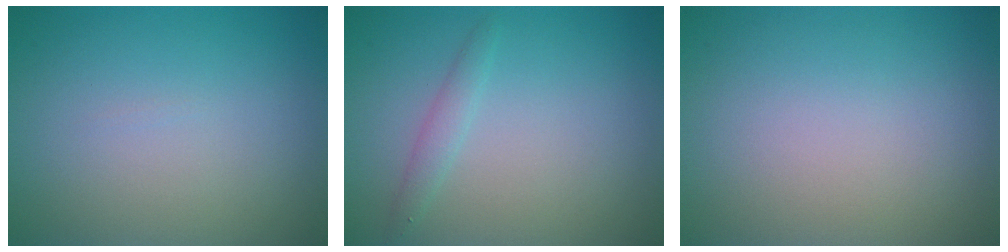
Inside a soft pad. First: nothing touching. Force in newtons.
{"total": 1.3, "press": 1.3, "slide": 0.1}
{"total": 0.0}